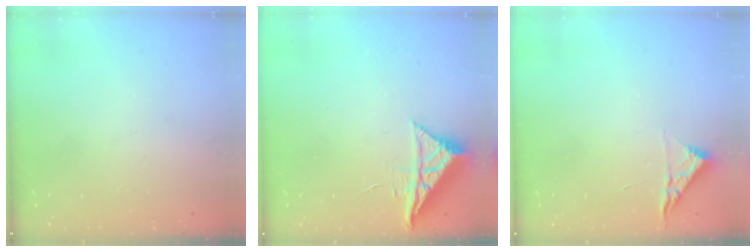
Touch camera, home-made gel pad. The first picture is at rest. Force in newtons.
{"total": 7.1, "press": 7.1, "slide": 0.2}
{"total": 5.1, "press": 5.0, "slide": 0.7}